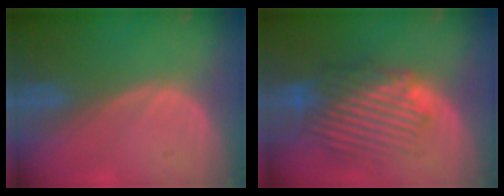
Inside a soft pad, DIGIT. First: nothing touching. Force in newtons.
{"total": 9.1, "press": 8.6, "slide": 2.8}